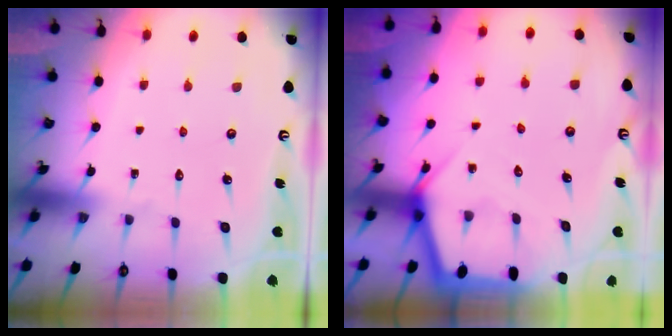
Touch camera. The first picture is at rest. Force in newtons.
{"total": 5.0, "press": 5.0, "slide": 0.3}